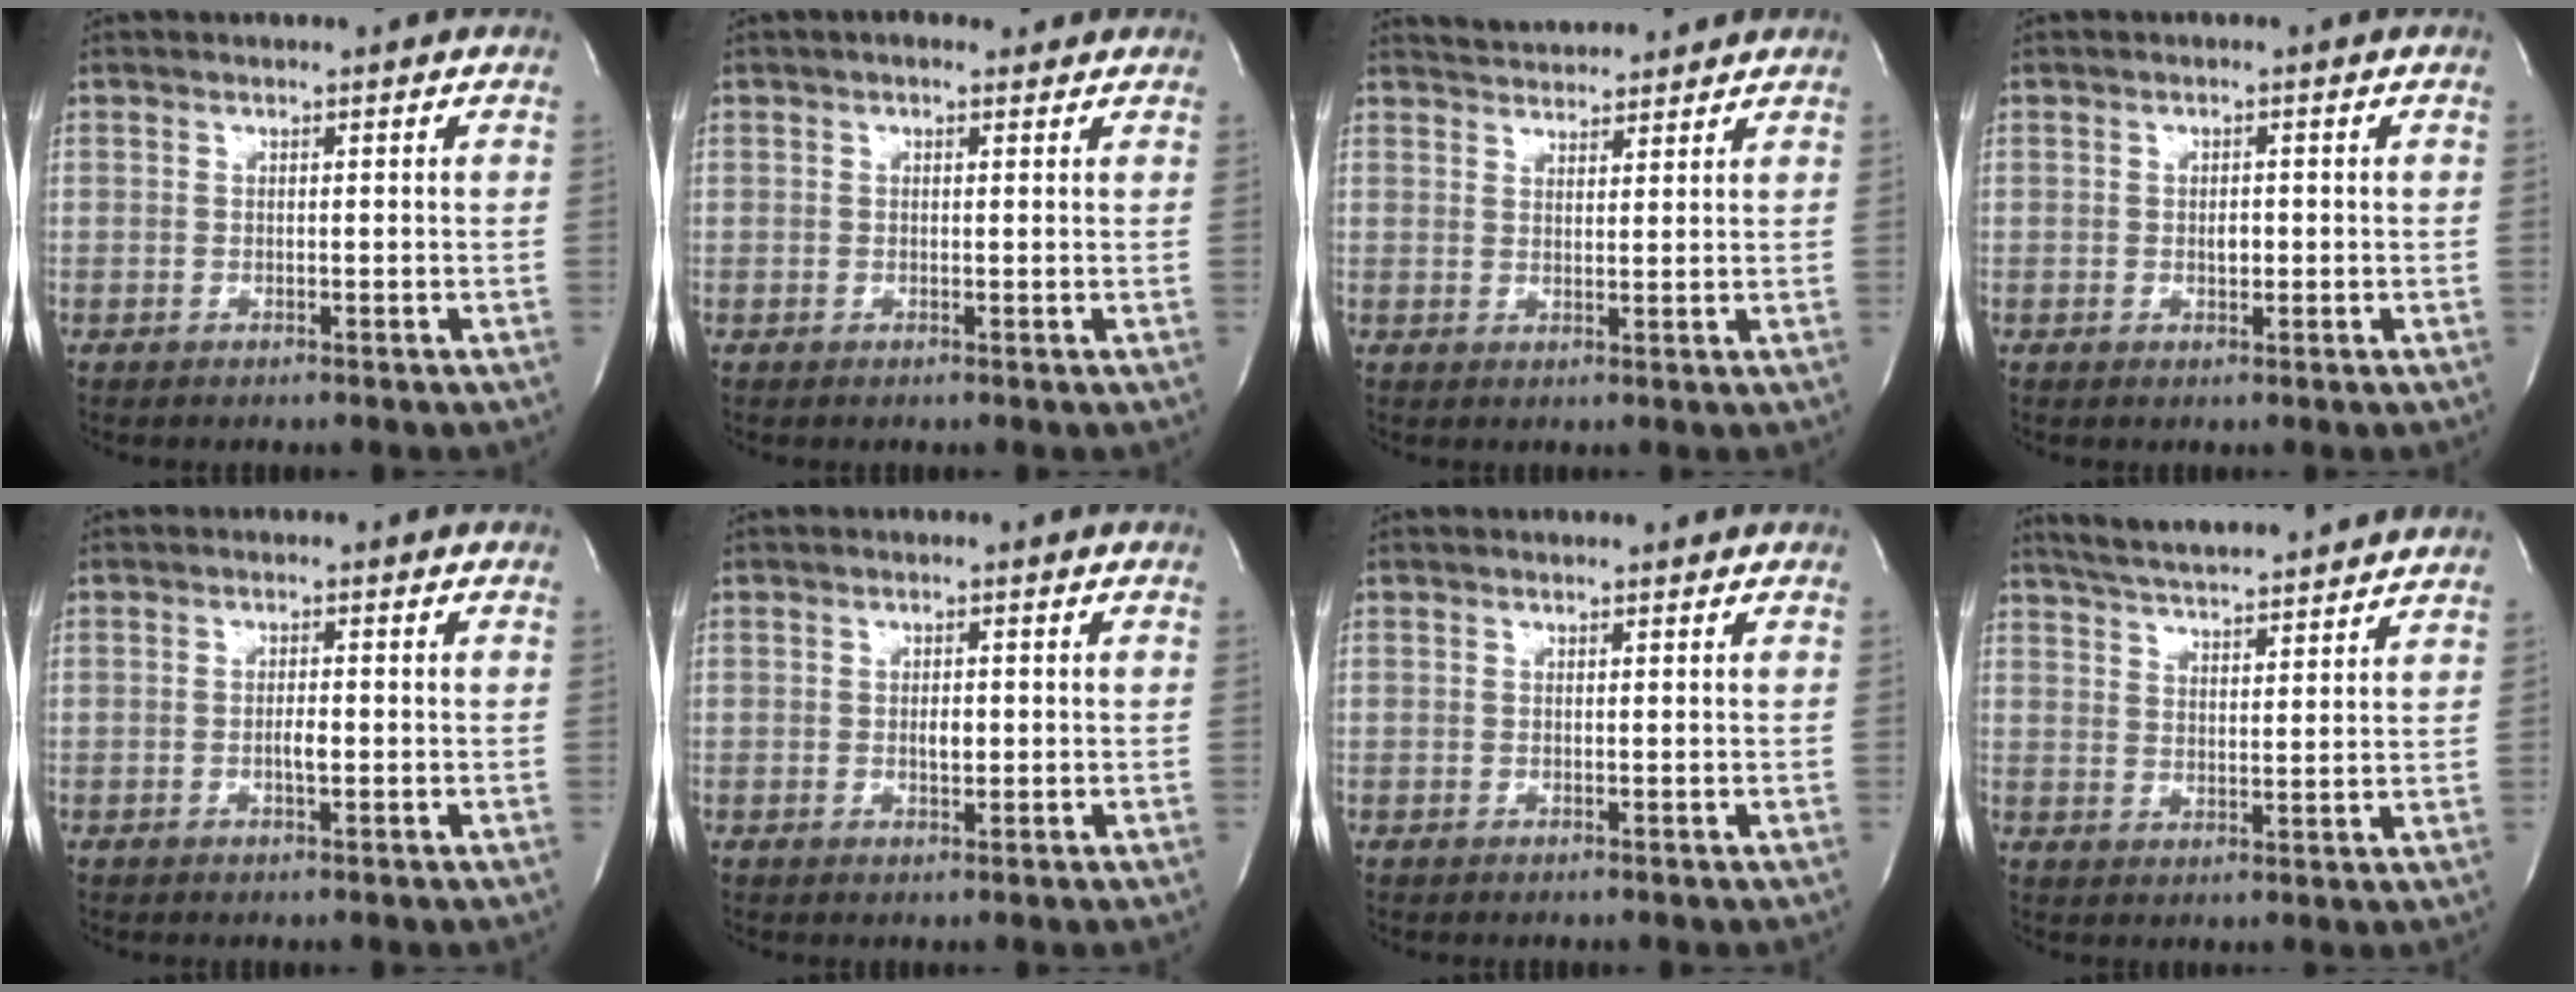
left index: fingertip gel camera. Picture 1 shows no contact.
{"total": 2.7, "force": [2.0, 1.3, 1.4], "torque": [-0.020, 0.021, 0.023]}
{"total": 6.6, "force": [6.5, 1.0, 1.1], "torque": [-0.021, 0.024, 0.093]}
{"total": 1.5, "force": [-0.2, 0.8, 1.2], "torque": [-0.023, 0.001, -0.002]}
{"total": 1.7, "force": [-0.5, 0.4, 1.6], "torque": [-0.031, 0.000, -0.009]}
{"total": 1.8, "force": [-0.1, 0.9, 1.6], "torque": [-0.030, 0.000, -0.001]}
{"total": 0.6, "force": [0.6, 0.1, 0.1], "torque": [-0.007, 0.000, 0.004]}
{"total": 17.5, "force": [16.1, 1.4, 6.7], "torque": [-0.116, 0.027, 0.230]}